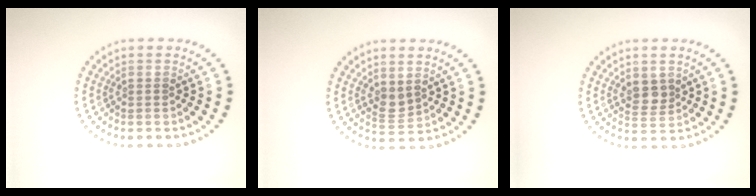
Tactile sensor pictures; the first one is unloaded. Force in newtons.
{"total": 1.7, "press": 1.4, "slide": 0.9}
{"total": 2.0, "press": 1.9, "slide": 0.7}